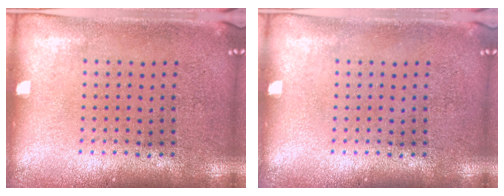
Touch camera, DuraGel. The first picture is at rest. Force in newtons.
{"total": 0.0}